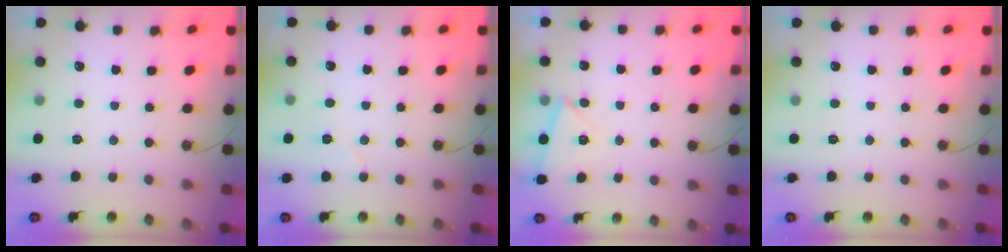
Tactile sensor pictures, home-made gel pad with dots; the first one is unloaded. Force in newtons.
{"total": 4.8, "press": 4.5, "slide": 1.6}
{"total": 3.6, "press": 2.7, "slide": 2.4}
{"total": 0.0}